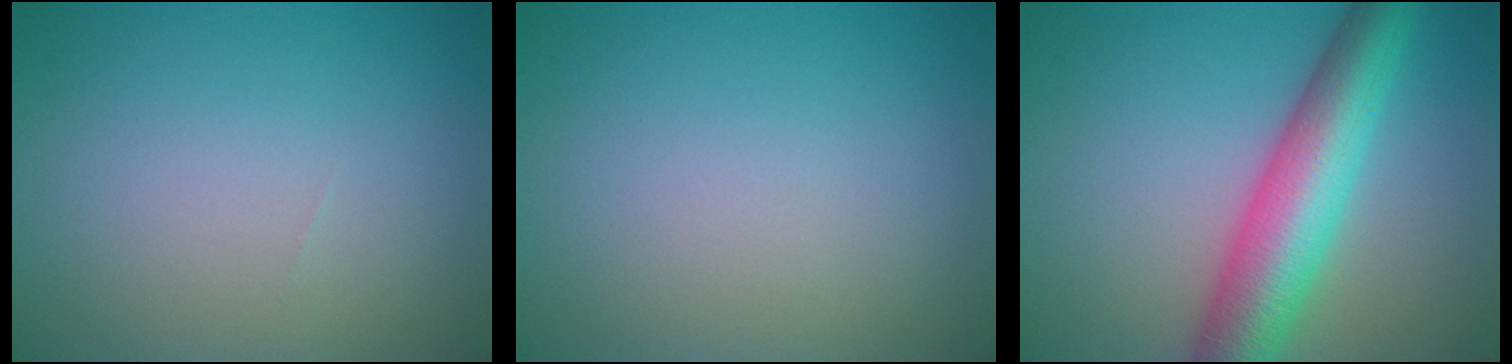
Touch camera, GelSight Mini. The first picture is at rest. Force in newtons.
{"total": 0.0}
{"total": 8.5, "press": 8.5, "slide": 0.1}